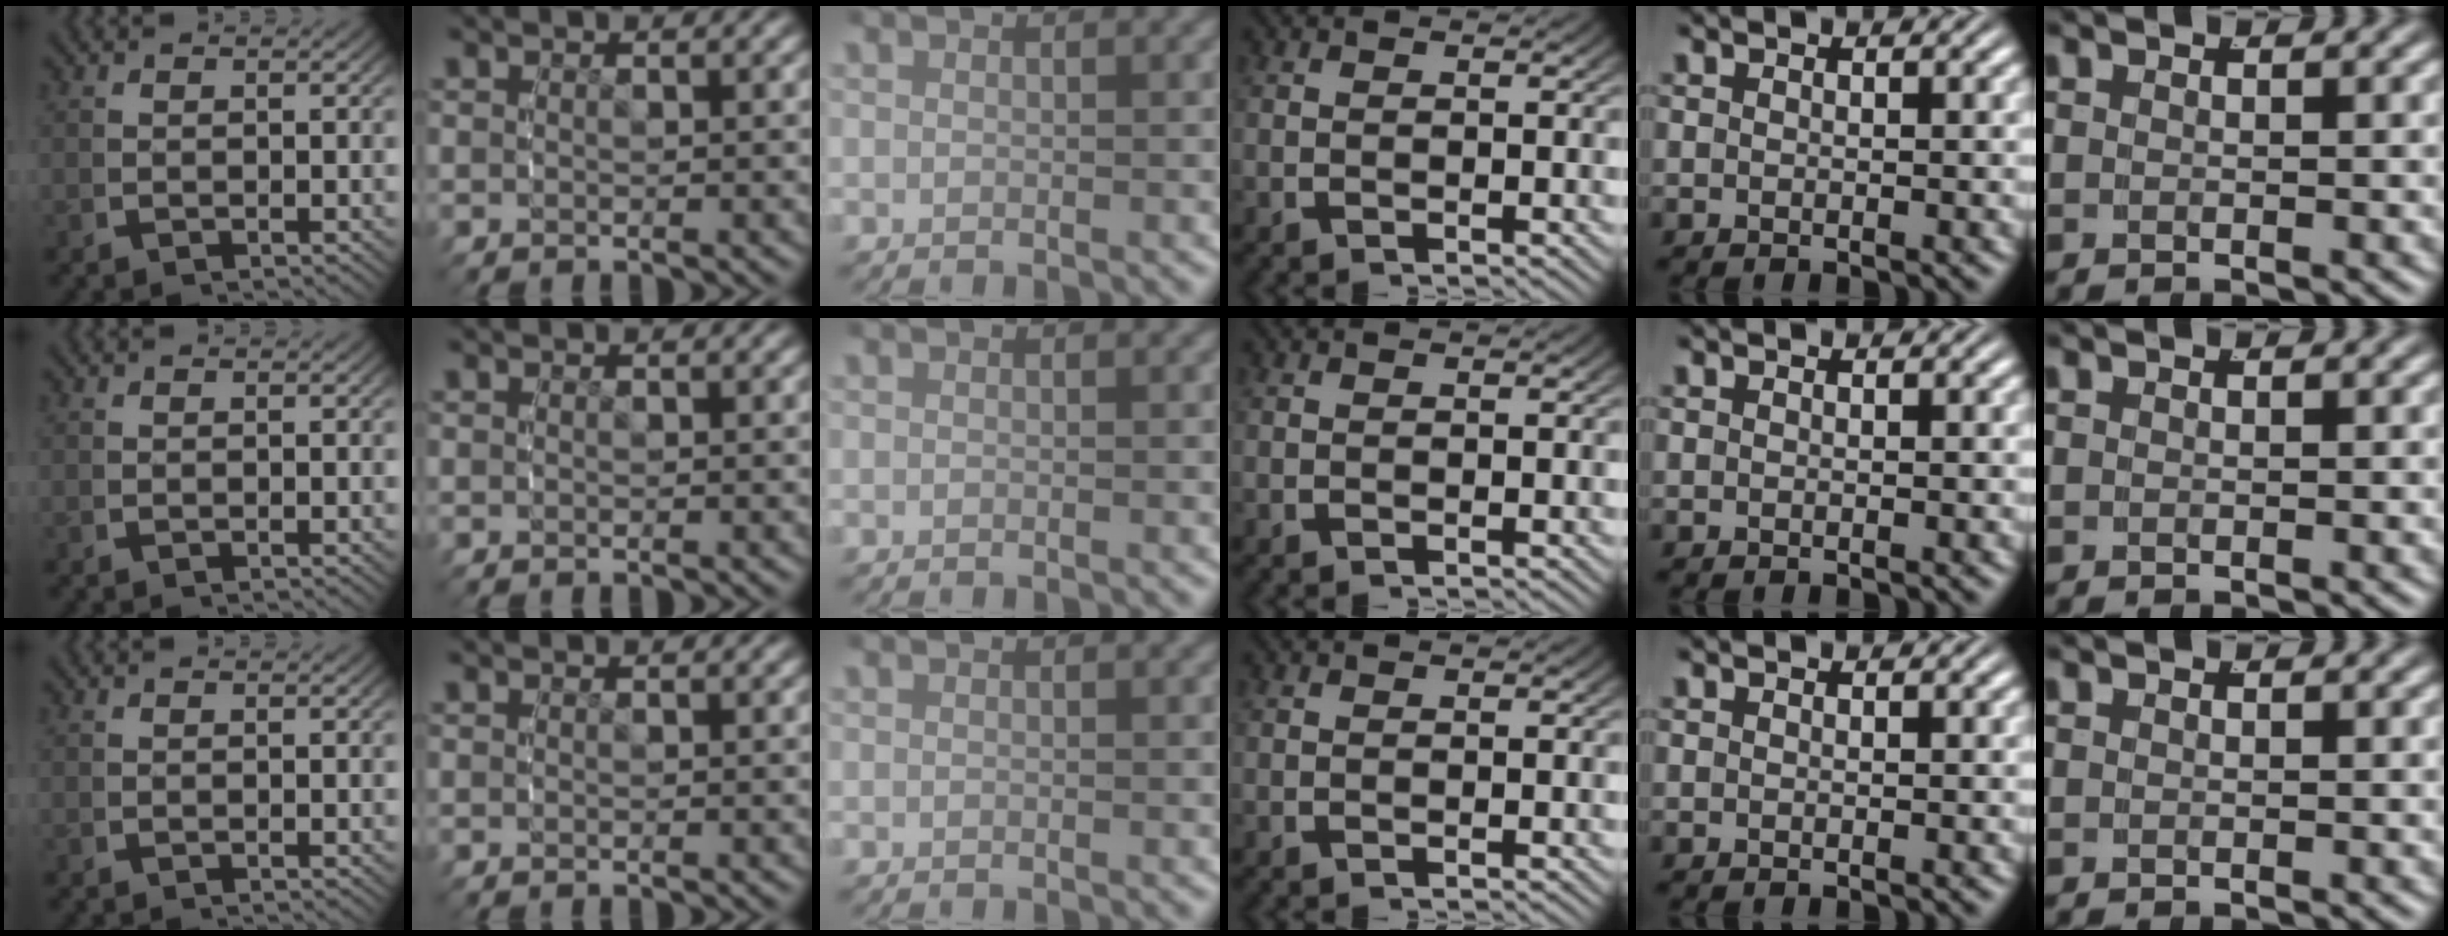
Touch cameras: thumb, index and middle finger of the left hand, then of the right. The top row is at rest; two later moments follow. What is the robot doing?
{"motion": "reach", "object": "stress ball aka squeeze ball"}